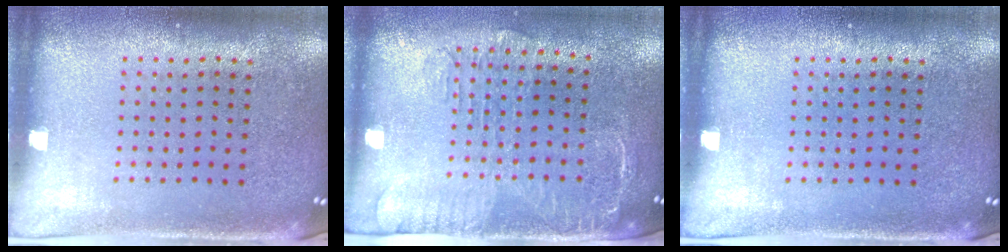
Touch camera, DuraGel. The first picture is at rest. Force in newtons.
{"total": 1.9, "press": 1.6, "slide": 1.0}
{"total": 0.0}